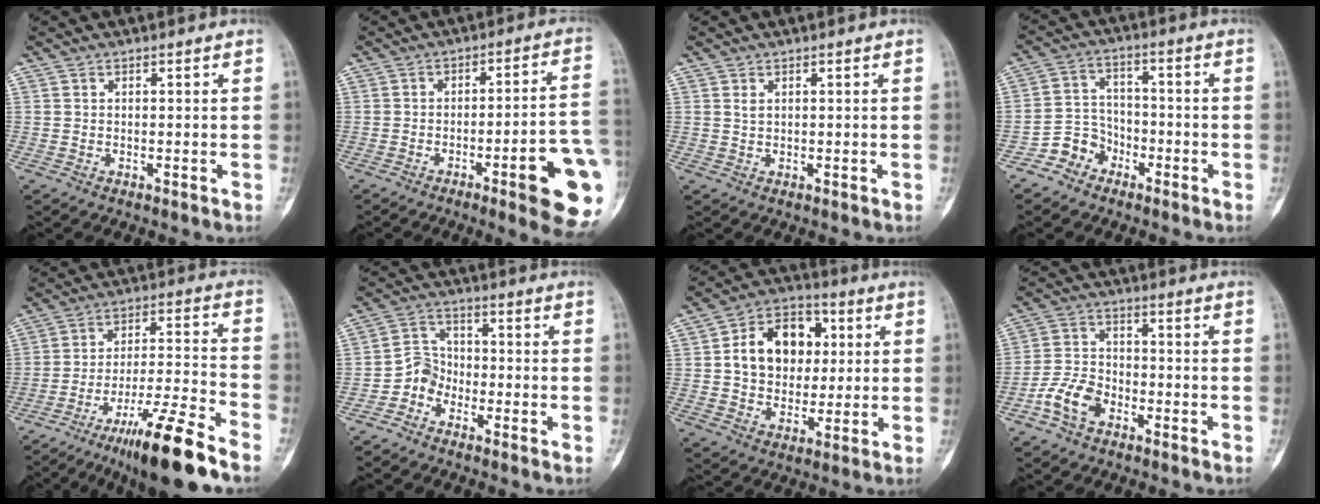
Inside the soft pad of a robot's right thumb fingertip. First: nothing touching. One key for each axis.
{"total": 16.1, "fx": -5.6, "fy": 2.2, "fz": 14.9, "tx": -0.138, "ty": 0.023, "tz": -0.067}
{"total": 0.9, "fx": 0.4, "fy": 0.5, "fz": 0.6, "tx": -0.010, "ty": 0.003, "tz": 0.011}
{"total": 6.7, "fx": -4.2, "fy": 5.1, "fz": 0.9, "tx": 0.013, "ty": 0.042, "tz": -0.084}
{"total": 16.0, "fx": -11.4, "fy": 1.2, "fz": 11.1, "tx": -0.198, "ty": 0.063, "tz": -0.187}
{"total": 4.6, "fx": -2.9, "fy": 3.4, "fz": 1.0, "tx": 0.007, "ty": 0.025, "tz": -0.070}
{"total": 15.0, "fx": 2.6, "fy": 11.2, "fz": 9.6, "tx": -0.114, "ty": 0.010, "tz": 0.040}
{"total": 7.7, "fx": -4.0, "fy": 5.0, "fz": 4.3, "tx": -0.078, "ty": 0.027, "tz": -0.079}